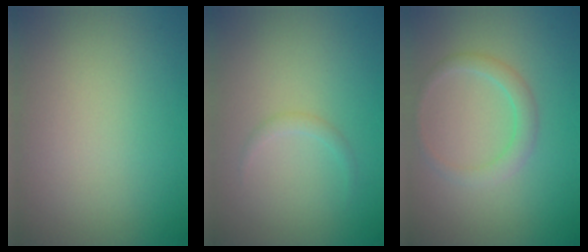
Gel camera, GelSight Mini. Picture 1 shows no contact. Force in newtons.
{"total": 0.8, "press": 0.8, "slide": 0.1}
{"total": 1.9, "press": 1.9, "slide": 0.1}